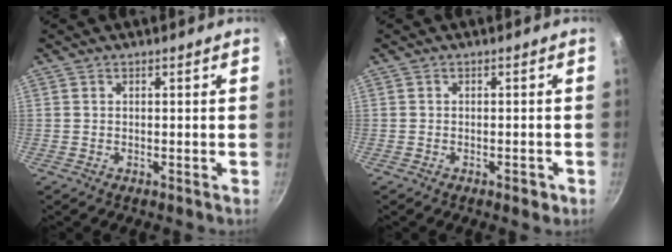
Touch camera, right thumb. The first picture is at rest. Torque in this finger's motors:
{"motor_torque": [-0.14, -0.03, -0.12, 0.02, -0.01]}